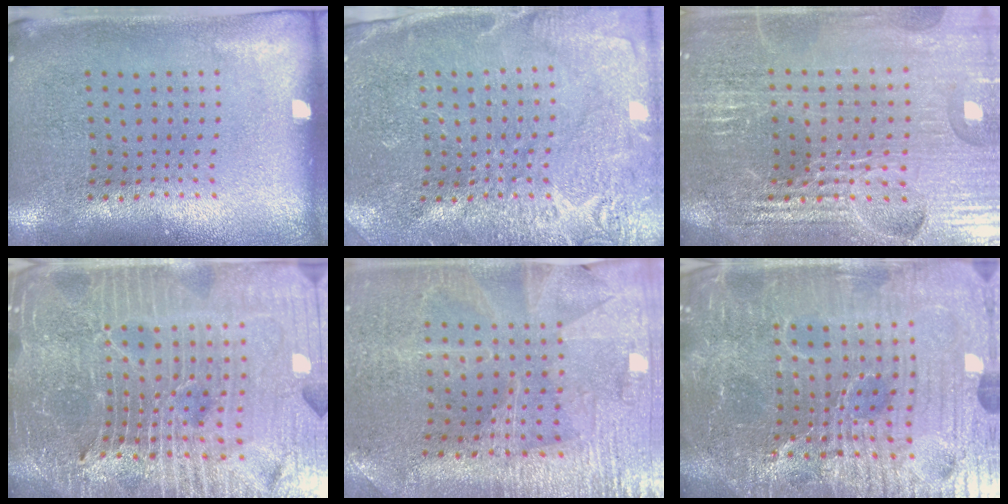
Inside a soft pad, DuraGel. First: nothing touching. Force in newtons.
{"total": 3.2, "press": 3.1, "slide": 0.5}
{"total": 5.0, "press": 4.7, "slide": 1.7}
{"total": 7.2, "press": 6.2, "slide": 3.6}
{"total": 1.7, "press": 1.7, "slide": 0.3}
{"total": 7.0, "press": 6.3, "slide": 3.1}